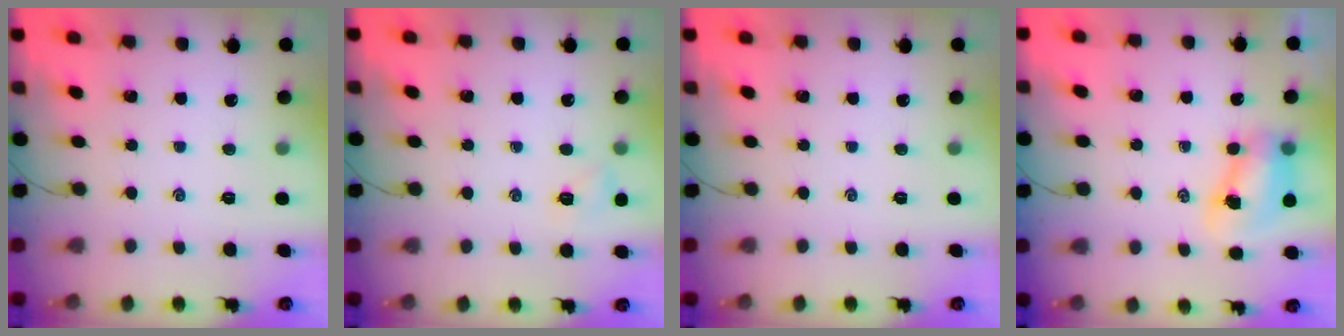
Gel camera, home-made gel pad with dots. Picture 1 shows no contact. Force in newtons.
{"total": 4.5, "press": 4.3, "slide": 1.2}
{"total": 0.0}
{"total": 7.6, "press": 7.5, "slide": 1.1}